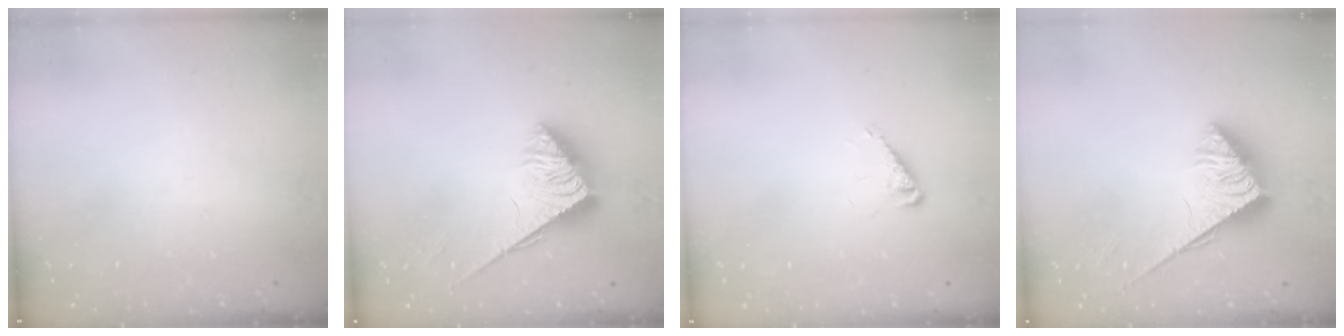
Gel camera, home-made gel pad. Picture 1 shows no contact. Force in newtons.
{"total": 3.7, "press": 3.6, "slide": 0.6}
{"total": 1.7, "press": 1.7, "slide": 0.4}
{"total": 3.8, "press": 3.7, "slide": 0.6}